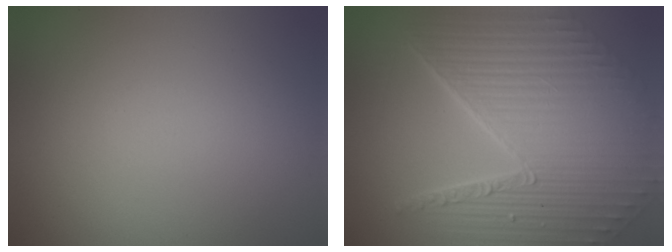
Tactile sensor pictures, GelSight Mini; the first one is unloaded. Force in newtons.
{"total": 11.2, "press": 7.4, "slide": 8.5}